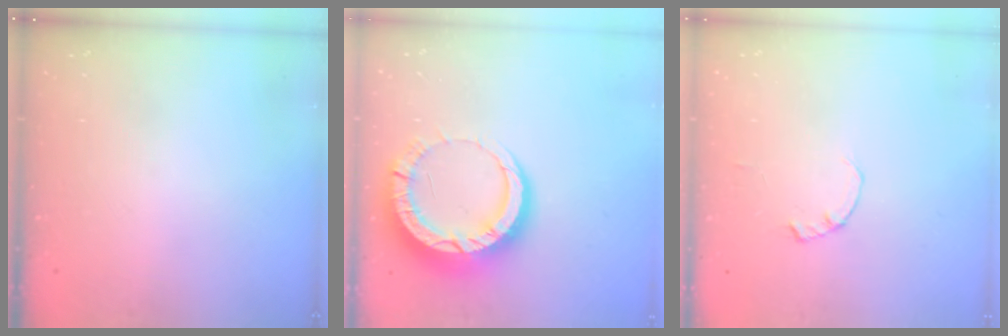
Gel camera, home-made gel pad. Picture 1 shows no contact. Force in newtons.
{"total": 13.4, "press": 13.3, "slide": 1.4}
{"total": 0.0}